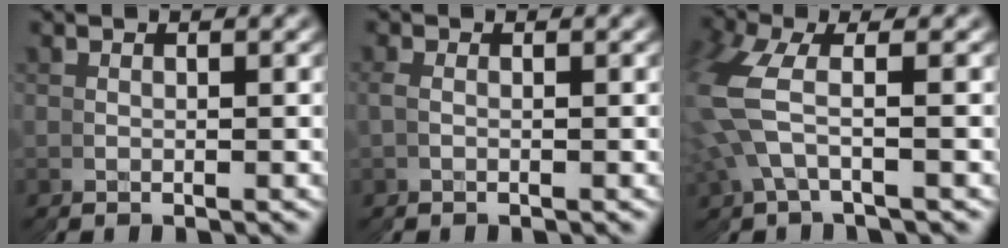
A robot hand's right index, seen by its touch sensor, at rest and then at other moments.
{"total": 0.8, "force": [-0.1, -0.3, -0.7], "torque": [0.000, 0.000, -0.003]}
{"total": 4.4, "force": [2.0, 3.3, 2.2], "torque": [-0.084, 0.010, 0.030]}